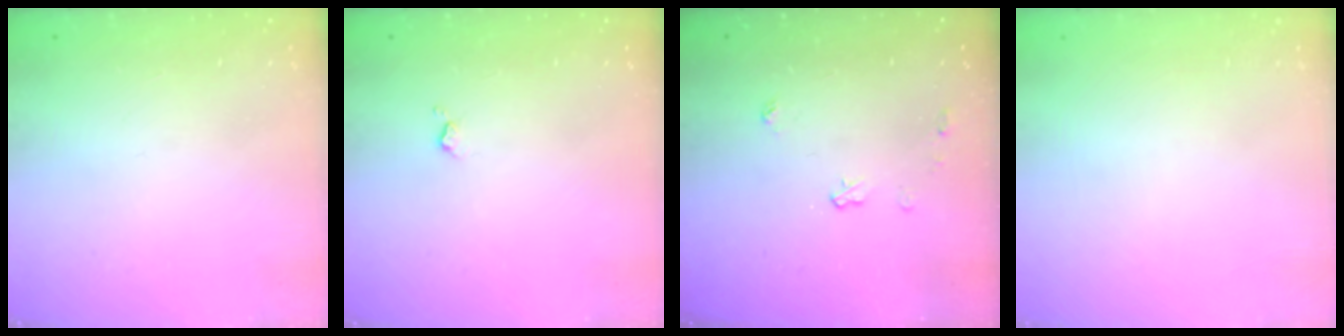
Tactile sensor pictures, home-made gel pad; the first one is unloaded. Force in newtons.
{"total": 2.7, "press": 2.6, "slide": 0.5}
{"total": 4.0, "press": 3.9, "slide": 0.5}
{"total": 0.0}